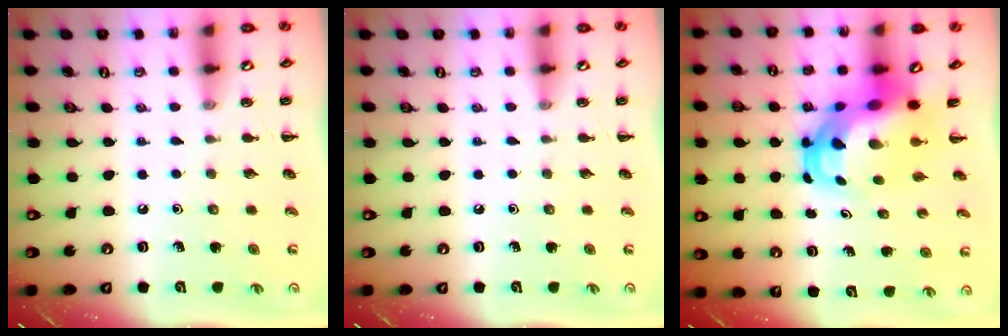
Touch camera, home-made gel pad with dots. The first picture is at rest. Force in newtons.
{"total": 0.0}
{"total": 9.0, "press": 8.6, "slide": 2.5}